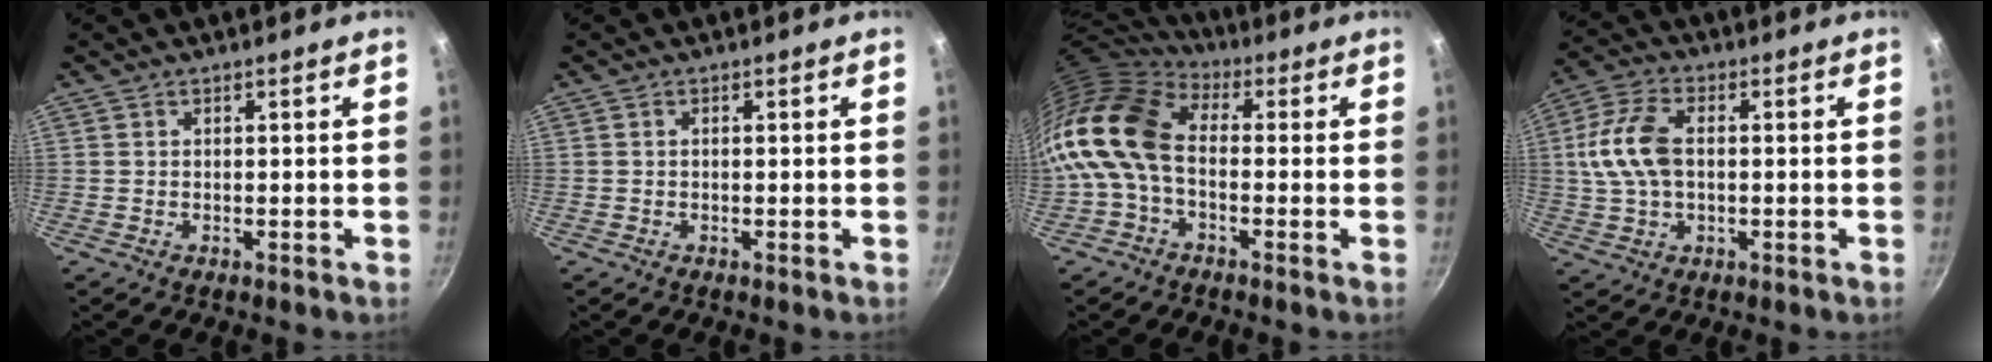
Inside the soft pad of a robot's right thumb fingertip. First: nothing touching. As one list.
[{"total": 0.0}, {"total": 11.9, "force": [-1.2, 7.8, 9.0], "torque": [-0.158, 0.030, -0.041]}, {"total": 11.0, "force": [0.8, 6.7, 8.7], "torque": [-0.172, 0.022, 0.008]}]